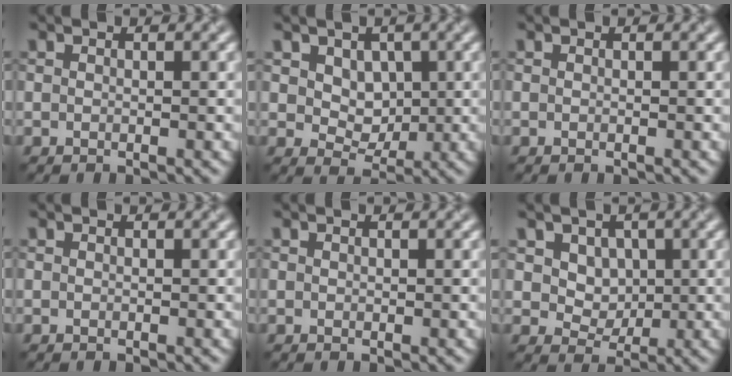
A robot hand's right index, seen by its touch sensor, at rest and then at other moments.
{"total": 3.4, "force": [1.3, 2.6, 1.8], "torque": [-0.046, -0.016, 0.032]}
{"total": 0.0}
{"total": 0.0}
{"total": 0.0}
{"total": 4.0, "force": [1.6, 3.2, 1.9], "torque": [-0.051, -0.012, 0.042]}